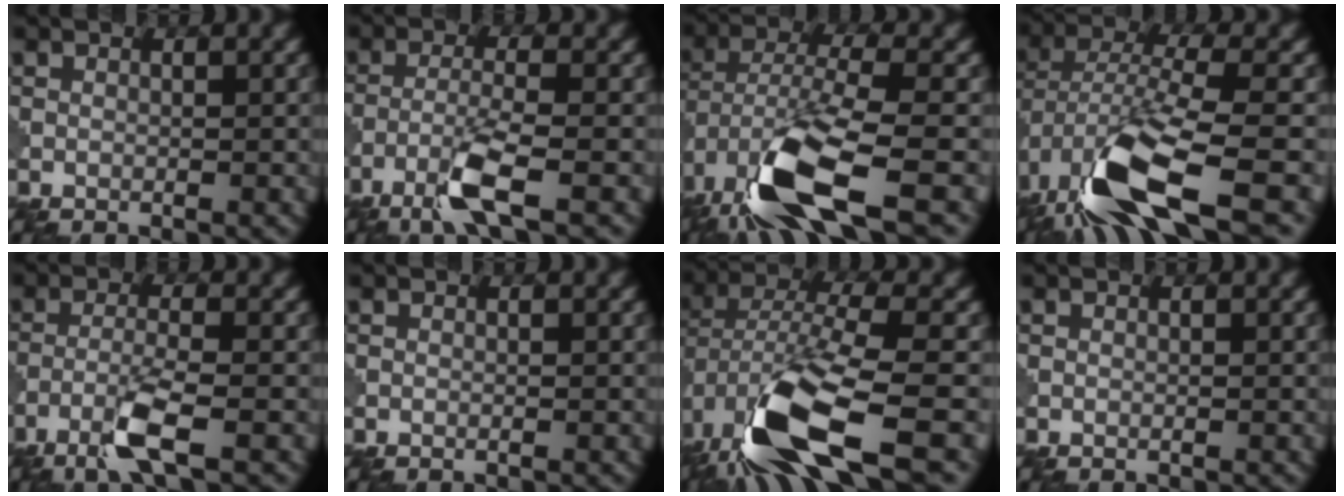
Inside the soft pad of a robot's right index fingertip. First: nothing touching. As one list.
[{"total": 4.5, "force": [-2.7, 0.4, 3.6], "torque": [-0.073, 0.003, -0.063]}, {"total": 11.9, "force": [-6.6, 3.6, 9.3], "torque": [-0.180, -0.007, -0.126]}, {"total": 12.0, "force": [-5.8, 4.2, 9.7], "torque": [-0.181, -0.005, -0.109]}, {"total": 4.1, "force": [-2.4, 0.2, 3.3], "torque": [-0.066, 0.005, -0.058]}, {"total": 0.0}, {"total": 13.4, "force": [-6.1, 5.1, 10.8], "torque": [-0.216, -0.013, -0.110]}, {"total": 0.0}]